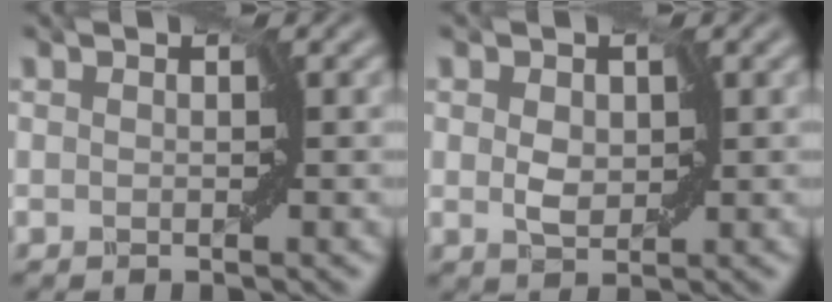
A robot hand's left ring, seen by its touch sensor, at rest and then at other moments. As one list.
[{"total": 1.8, "force": [0.3, 1.4, 1.0], "torque": [-0.025, -0.002, 0.003]}]